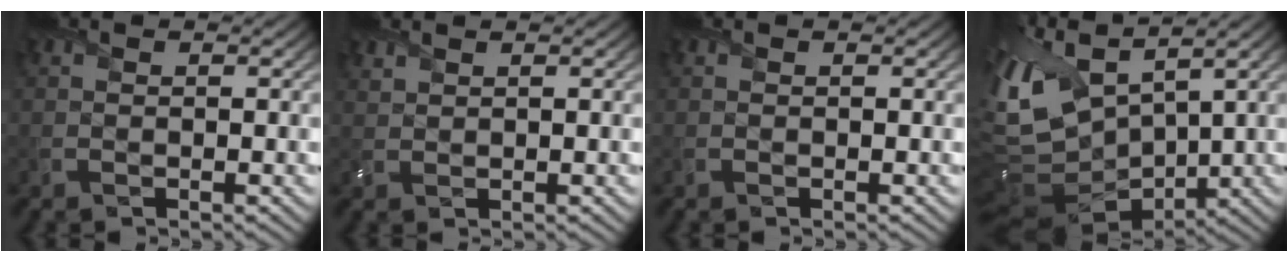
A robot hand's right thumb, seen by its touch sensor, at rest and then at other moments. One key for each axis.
{"total": 1.2, "fx": 1.1, "fy": 0.3, "fz": 0.3, "tx": -0.017, "ty": 0.003, "tz": 0.030}
{"total": 0.0}
{"total": 12.3, "fx": 4.0, "fy": 6.6, "fz": 9.5, "tx": -0.259, "ty": 0.003, "tz": 0.088}